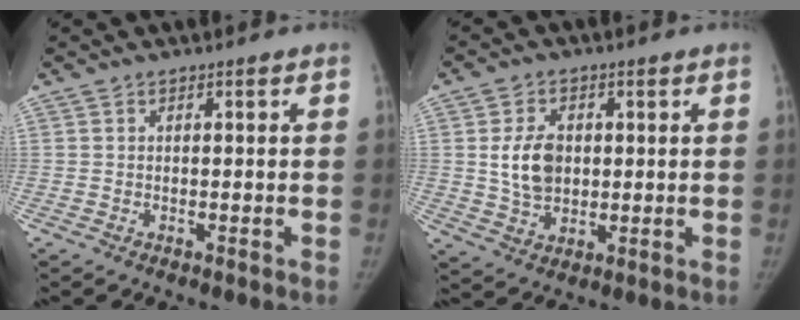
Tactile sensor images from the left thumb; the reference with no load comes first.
{"total": 8.2, "force": [1.1, 6.0, 5.4], "torque": [-0.076, -0.008, 0.027]}